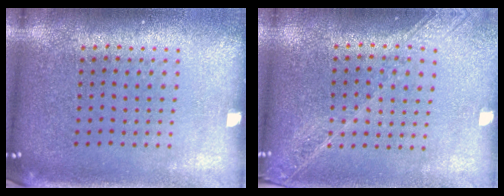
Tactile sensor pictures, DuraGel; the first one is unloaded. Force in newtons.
{"total": 1.7, "press": 1.5, "slide": 0.8}